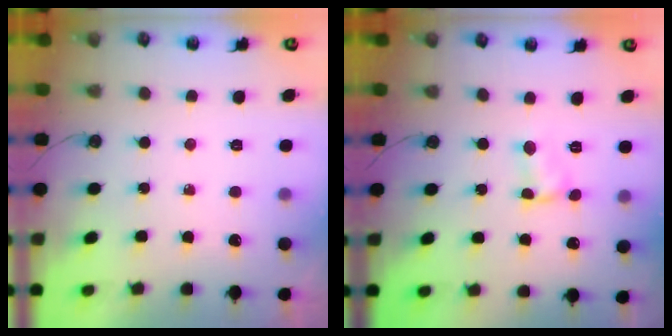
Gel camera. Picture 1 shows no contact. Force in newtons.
{"total": 2.6, "press": 2.6, "slide": 0.3}